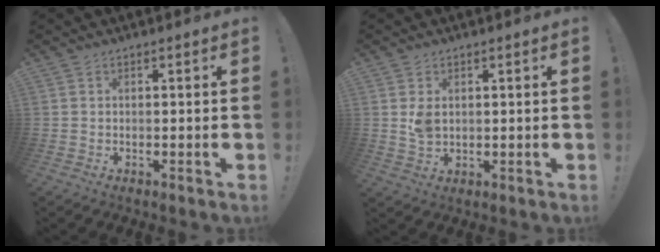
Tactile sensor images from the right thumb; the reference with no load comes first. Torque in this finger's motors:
{"motor_torque": [0.84, 0.76, 0.31, -0.57, -0.02]}